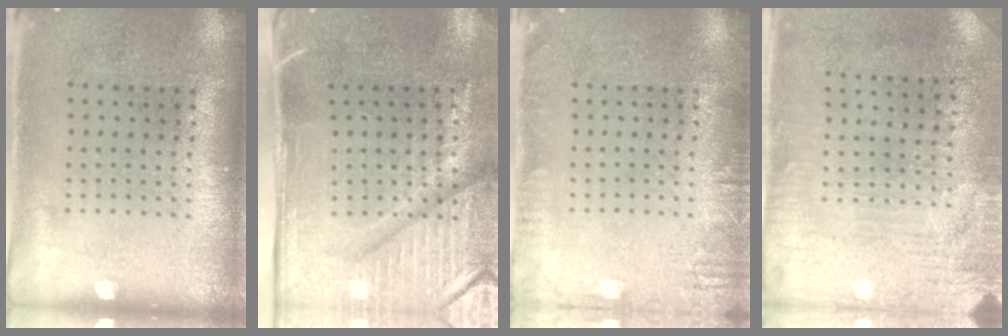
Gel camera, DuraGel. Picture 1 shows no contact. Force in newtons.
{"total": 4.7, "press": 3.9, "slide": 2.6}
{"total": 1.9, "press": 1.9, "slide": 0.3}
{"total": 3.3, "press": 2.7, "slide": 1.8}